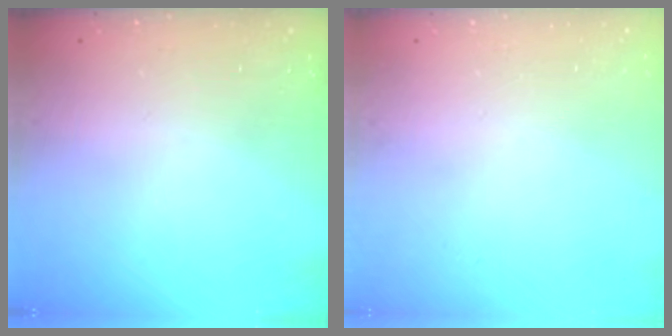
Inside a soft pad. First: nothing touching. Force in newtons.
{"total": 0.0}